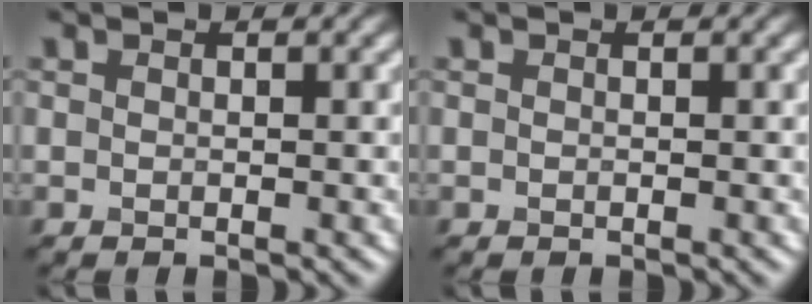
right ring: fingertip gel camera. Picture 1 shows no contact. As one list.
[{"total": 0.0}]